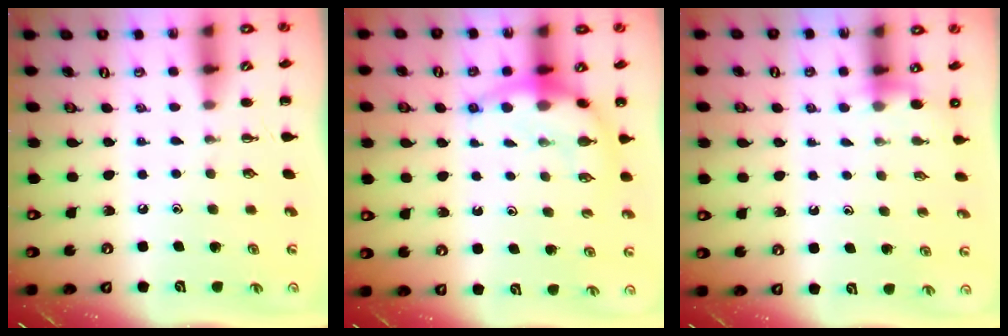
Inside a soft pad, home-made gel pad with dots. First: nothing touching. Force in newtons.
{"total": 9.2, "press": 9.0, "slide": 1.6}
{"total": 3.6, "press": 3.5, "slide": 1.0}